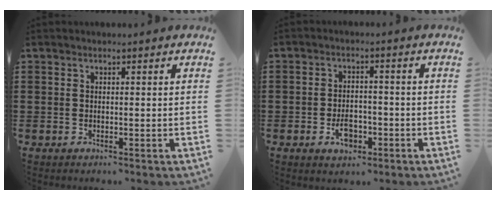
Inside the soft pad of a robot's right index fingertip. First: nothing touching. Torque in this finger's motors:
{"motor_torque": [2.14, 0.00, 0.12, 0.07]}